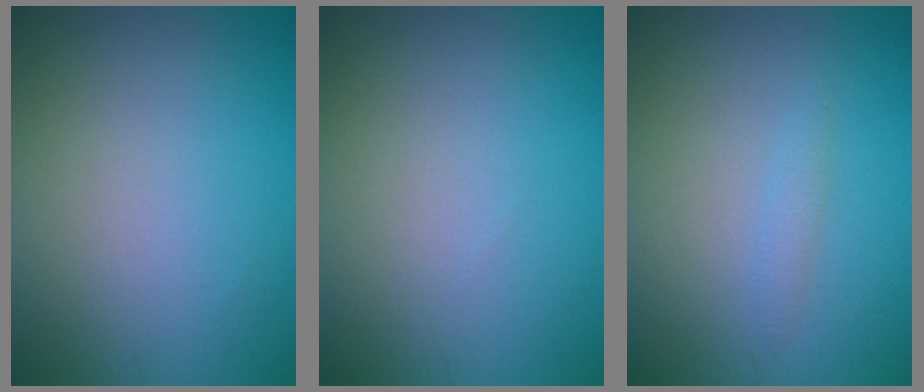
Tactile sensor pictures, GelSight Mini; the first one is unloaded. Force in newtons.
{"total": 0.0}
{"total": 0.9, "press": 0.9, "slide": 0.1}